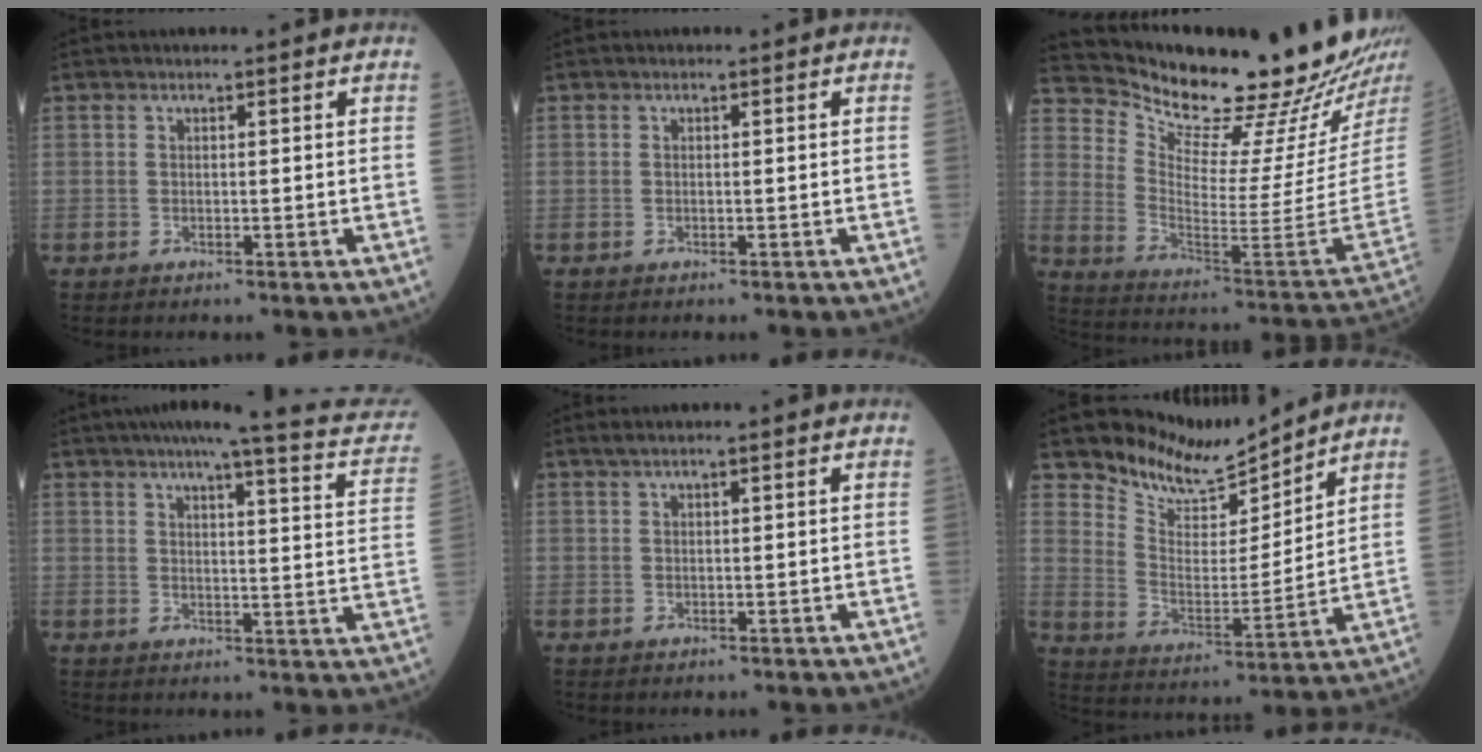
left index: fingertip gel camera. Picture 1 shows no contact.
{"total": 0.0}
{"total": 24.2, "force": [22.1, -0.9, 9.9], "torque": [-0.181, -0.127, 0.320]}
{"total": 18.4, "force": [15.1, 2.3, 10.3], "torque": [-0.126, -0.006, 0.162]}
{"total": 1.8, "force": [1.3, -0.3, 1.1], "torque": [-0.020, 0.020, 0.028]}
{"total": 9.2, "force": [9.0, 1.6, 0.7], "torque": [-0.021, -0.011, 0.175]}